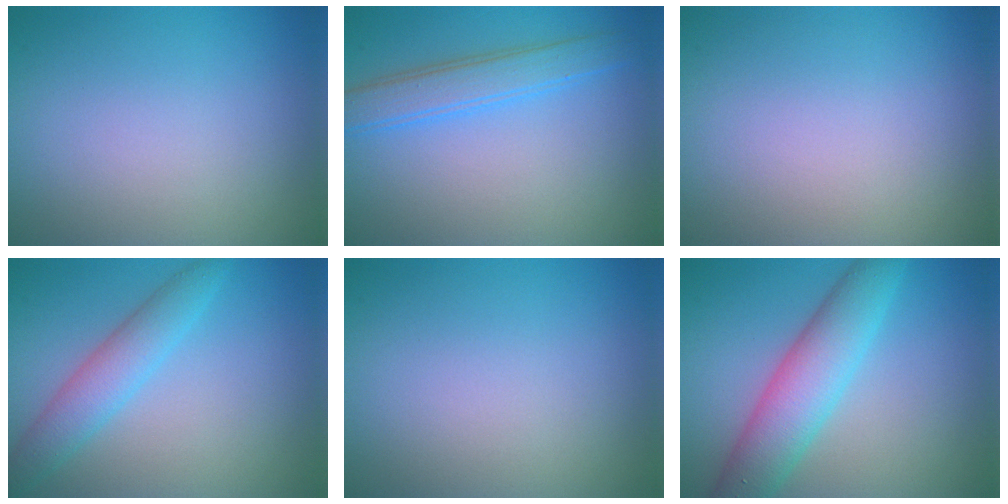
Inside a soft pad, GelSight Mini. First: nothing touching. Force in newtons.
{"total": 4.4, "press": 4.4, "slide": 0.2}
{"total": 0.0}
{"total": 3.5, "press": 3.5, "slide": 0.0}
{"total": 0.0}
{"total": 6.1, "press": 6.1, "slide": 0.1}